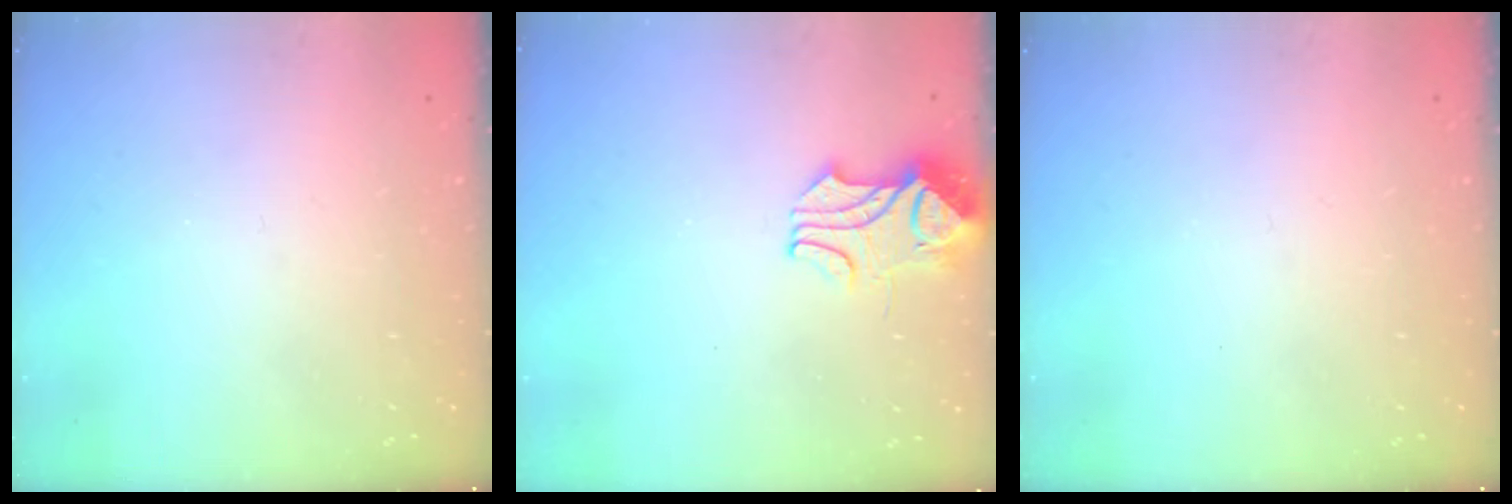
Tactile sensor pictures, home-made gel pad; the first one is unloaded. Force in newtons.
{"total": 2.0, "press": 1.8, "slide": 0.8}
{"total": 0.0}